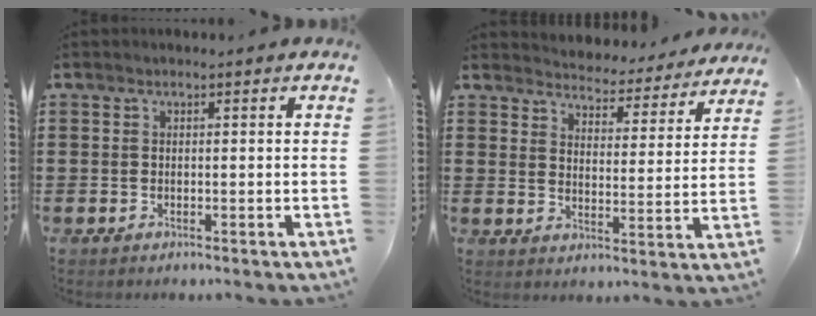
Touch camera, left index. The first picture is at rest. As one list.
[{"total": 4.4, "force": [4.4, 0.0, -0.2], "torque": [-0.015, -0.043, 0.070]}]